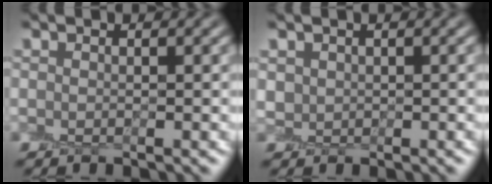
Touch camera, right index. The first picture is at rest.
{"total": 1.1, "force": [0.4, 1.0, 0.0], "torque": [0.003, 0.001, 0.008]}